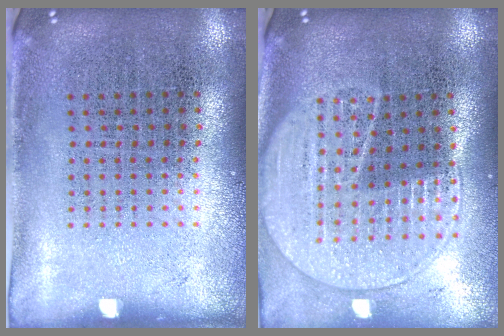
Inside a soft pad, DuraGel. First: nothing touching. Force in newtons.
{"total": 2.0, "press": 1.8, "slide": 1.0}